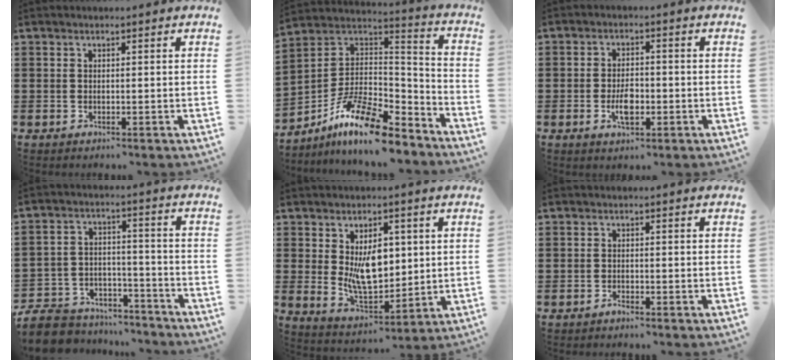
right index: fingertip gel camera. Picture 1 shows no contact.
{"total": 12.8, "force": [-9.1, 3.6, 8.3], "torque": [-0.165, 0.017, -0.174]}
{"total": 4.3, "force": [-1.1, 2.0, 3.7], "torque": [-0.071, 0.003, -0.020]}
{"total": 7.6, "force": [-7.1, 2.5, 1.1], "torque": [-0.036, 0.020, -0.142]}
{"total": 8.3, "force": [1.4, 5.1, 6.4], "torque": [-0.098, 0.002, 0.024]}
{"total": 0.8, "force": [-0.7, 0.1, 0.2], "torque": [-0.006, 0.000, -0.015]}